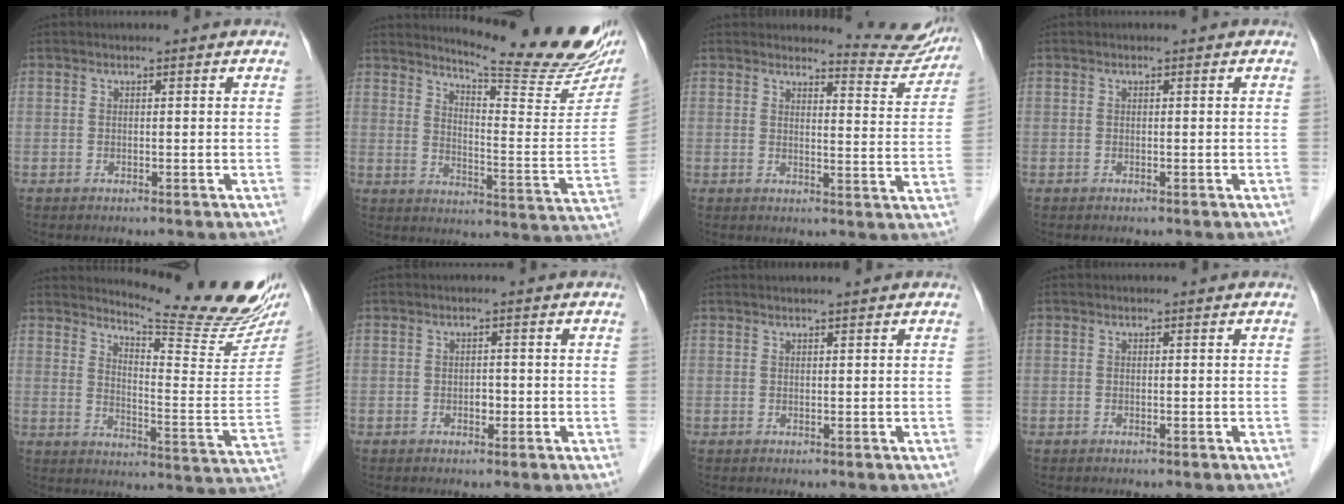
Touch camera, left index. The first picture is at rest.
{"total": 20.2, "force": [18.0, 1.4, 9.2], "torque": [-0.133, -0.092, 0.226]}
{"total": 7.4, "force": [7.3, 0.5, -0.5], "torque": [0.008, -0.044, 0.077]}
{"total": 0.0}
{"total": 18.3, "force": [17.0, 0.5, 6.8], "torque": [-0.106, -0.109, 0.213]}
{"total": 1.1, "force": [-0.4, 0.7, 0.7], "torque": [-0.012, 0.002, -0.005]}
{"total": 2.2, "force": [1.9, -0.3, 1.0], "torque": [-0.009, 0.019, 0.033]}
{"total": 0.0}